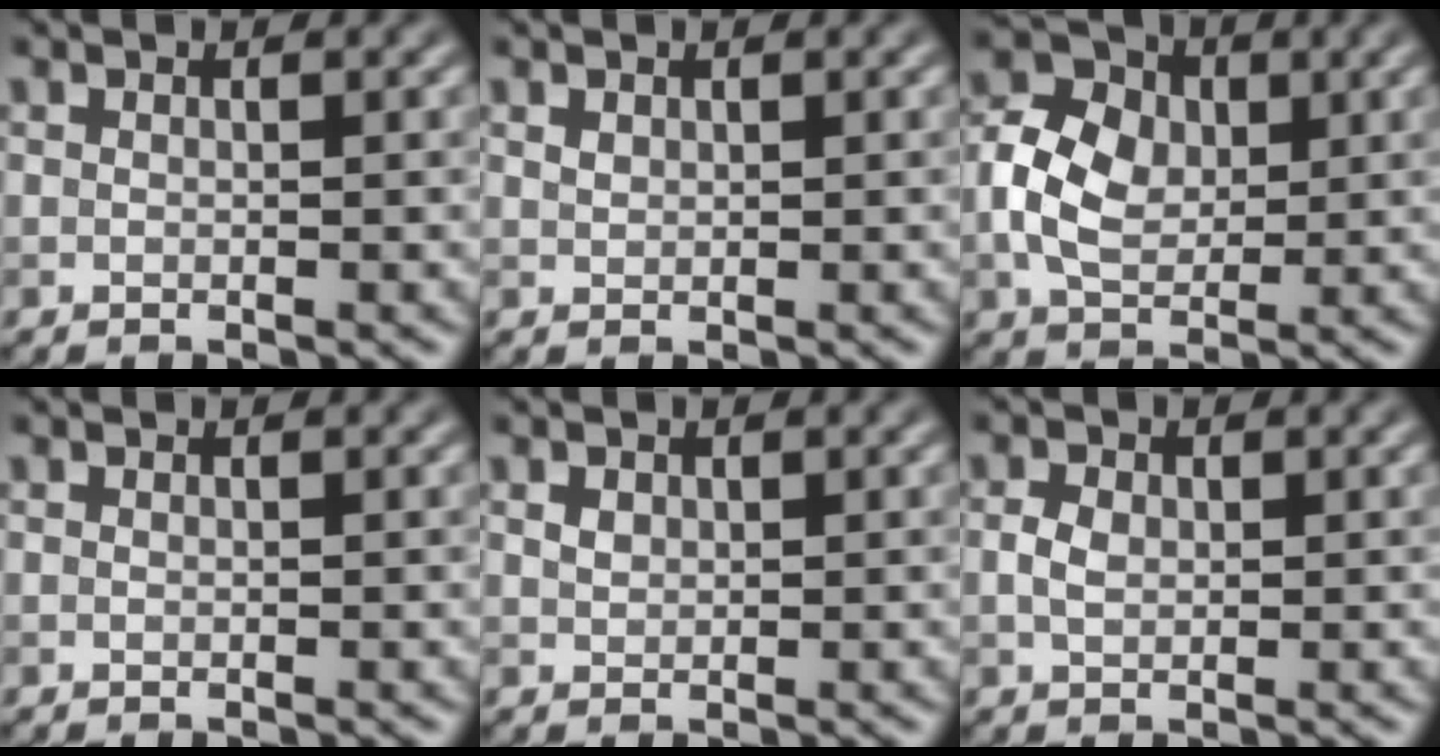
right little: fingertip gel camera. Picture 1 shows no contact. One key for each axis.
{"total": 0.7, "fx": 0.4, "fy": 0.5, "fz": 0.3, "tx": -0.007, "ty": -0.001, "tz": 0.010}
{"total": 5.9, "fx": 0.2, "fy": 4.4, "fz": 3.9, "tx": -0.083, "ty": 0.011, "tz": -0.002}
{"total": 0.0}
{"total": 1.0, "fx": 0.4, "fy": 0.8, "fz": 0.4, "tx": -0.009, "ty": -0.001, "tz": 0.008}
{"total": 1.8, "fx": 0.1, "fy": 1.3, "fz": 1.2, "tx": -0.025, "ty": 0.003, "tz": -0.001}